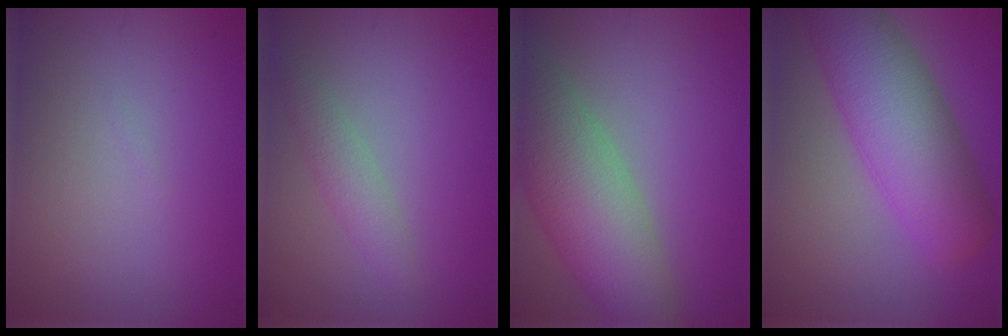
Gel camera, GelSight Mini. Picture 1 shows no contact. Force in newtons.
{"total": 2.0, "press": 2.0, "slide": 0.1}
{"total": 8.4, "press": 8.4, "slide": 0.4}
{"total": 9.0, "press": 9.0, "slide": 0.4}